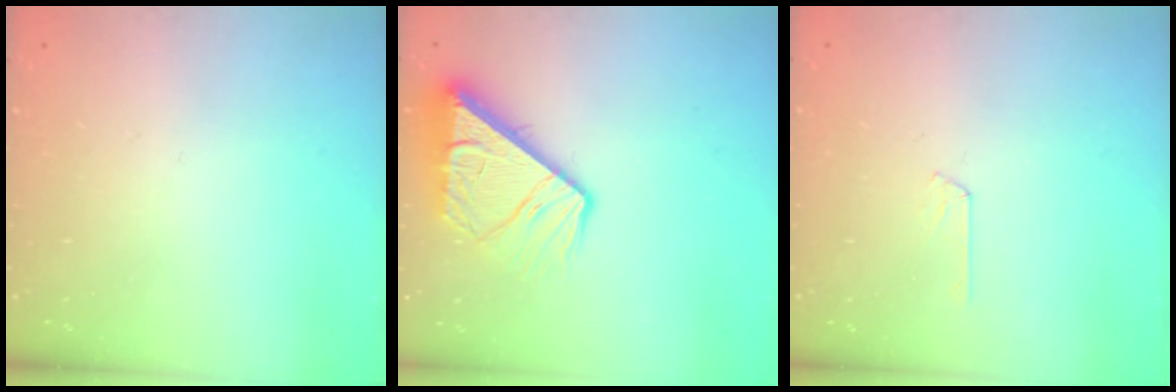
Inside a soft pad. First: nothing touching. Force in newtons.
{"total": 10.9, "press": 10.8, "slide": 1.3}
{"total": 2.9, "press": 2.9, "slide": 0.3}